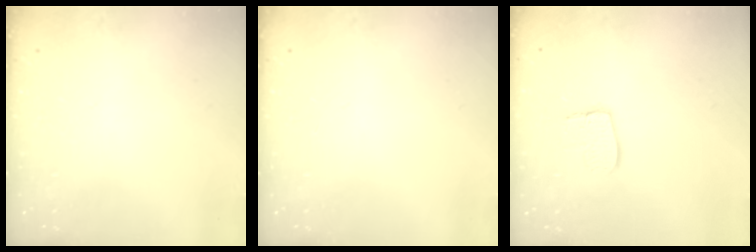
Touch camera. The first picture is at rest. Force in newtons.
{"total": 0.0}
{"total": 8.3, "press": 8.3, "slide": 0.7}